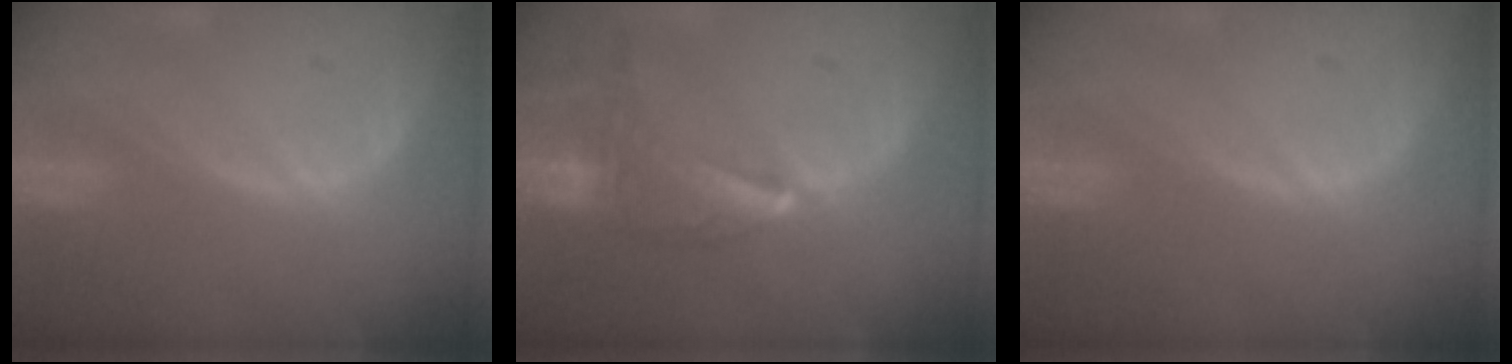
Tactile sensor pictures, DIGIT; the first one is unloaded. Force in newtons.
{"total": 9.2, "press": 8.1, "slide": 4.3}
{"total": 0.0}